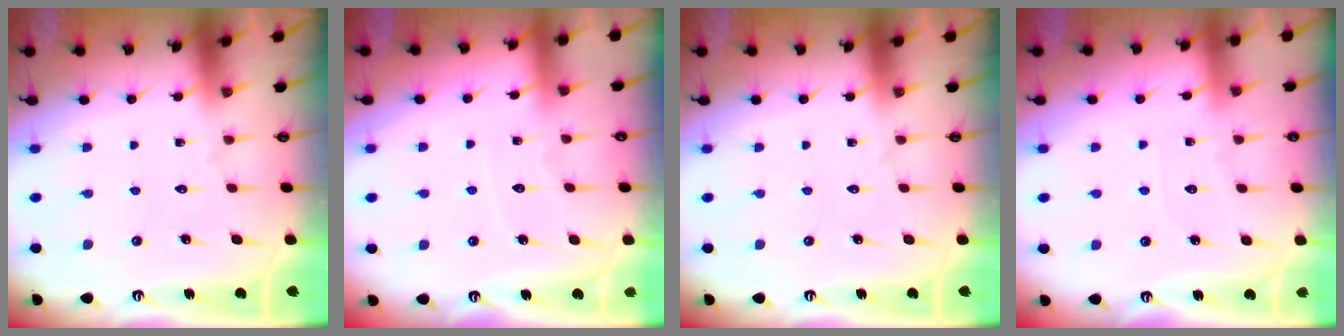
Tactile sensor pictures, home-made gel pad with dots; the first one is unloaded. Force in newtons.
{"total": 3.9, "press": 3.9, "slide": 0.5}
{"total": 0.0}
{"total": 2.4, "press": 2.4, "slide": 0.4}